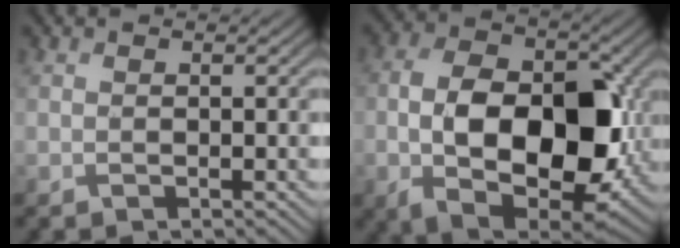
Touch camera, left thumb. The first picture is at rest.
{"total": 15.0, "force": [-2.5, 9.1, 11.7], "torque": [-0.216, -0.026, -0.042]}